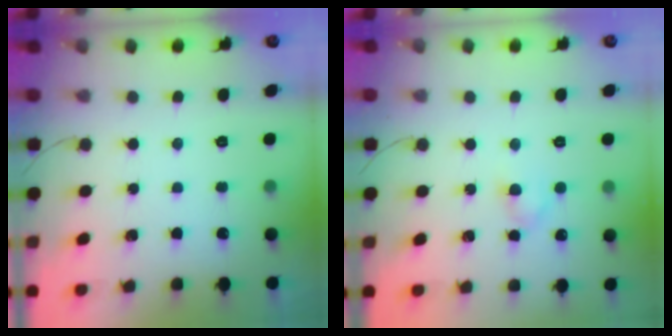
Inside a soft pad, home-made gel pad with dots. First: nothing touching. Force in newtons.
{"total": 2.7, "press": 2.4, "slide": 1.2}